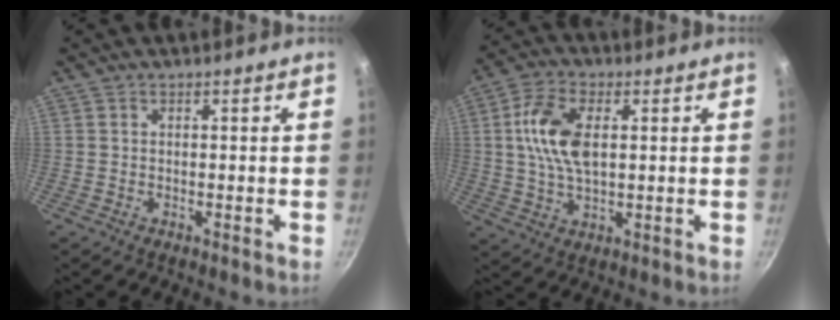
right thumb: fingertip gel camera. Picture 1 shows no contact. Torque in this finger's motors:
{"motor_torque": [1.29, 1.05, 1.10, -0.31, 0.15]}